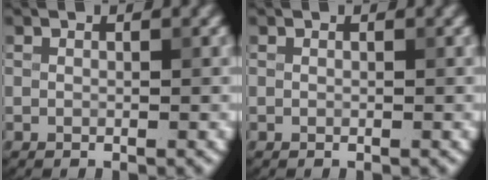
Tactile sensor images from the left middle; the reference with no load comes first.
{"total": 0.0}